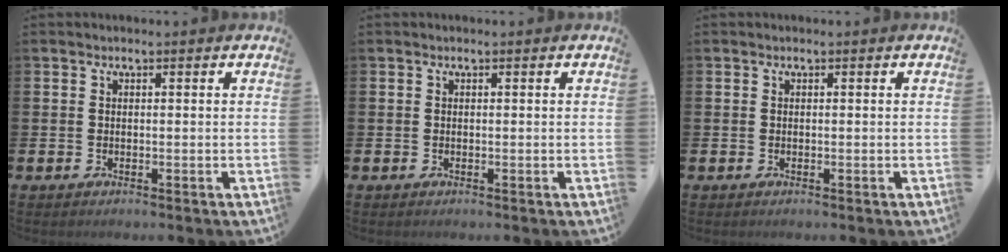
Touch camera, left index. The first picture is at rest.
{"total": 0.0}
{"total": 0.0}